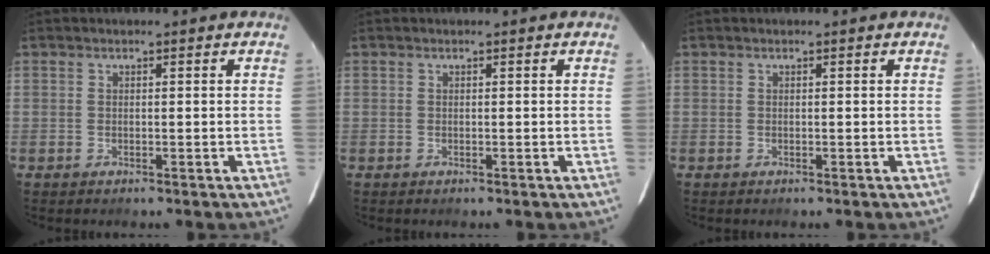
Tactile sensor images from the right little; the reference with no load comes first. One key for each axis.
{"total": 0.0}
{"total": 0.0}